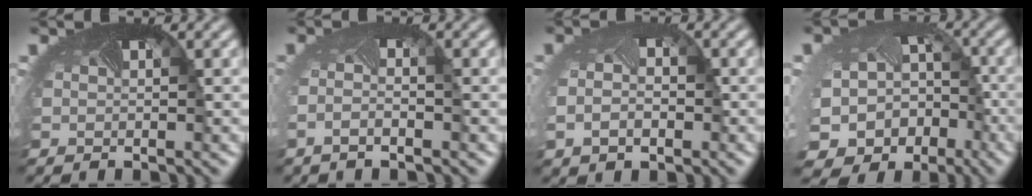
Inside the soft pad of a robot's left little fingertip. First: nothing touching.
{"total": 1.5, "force": [-1.0, 0.0, 1.1], "torque": [-0.031, -0.011, -0.023]}
{"total": 2.6, "force": [-0.6, 1.9, 1.7], "torque": [-0.049, -0.014, -0.009]}
{"total": 16.9, "force": [-8.8, 13.1, 6.1], "torque": [-0.132, -0.077, -0.108]}